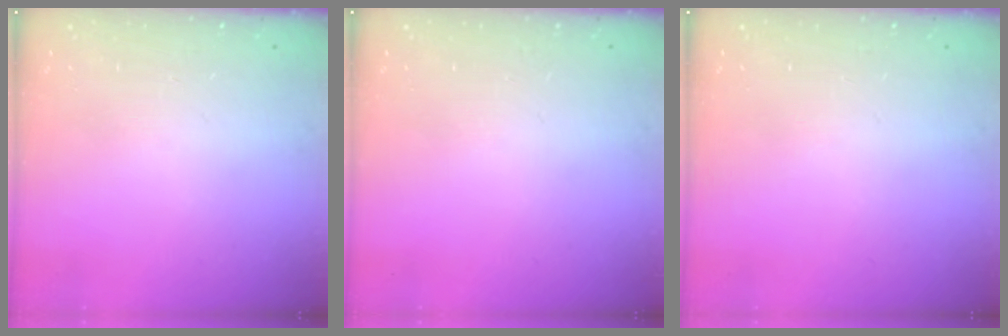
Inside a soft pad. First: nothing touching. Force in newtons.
{"total": 0.0}
{"total": 0.0}